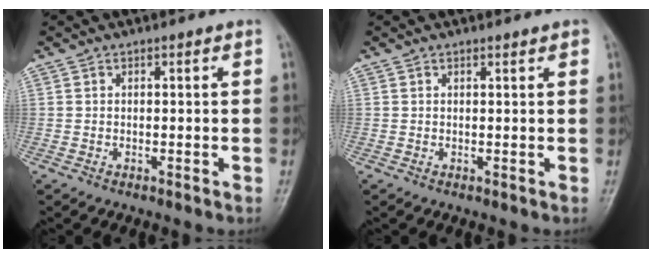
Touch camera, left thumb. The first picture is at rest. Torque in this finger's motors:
{"motor_torque": [0.04, 0.12, 0.02, 0.07, 0.02]}